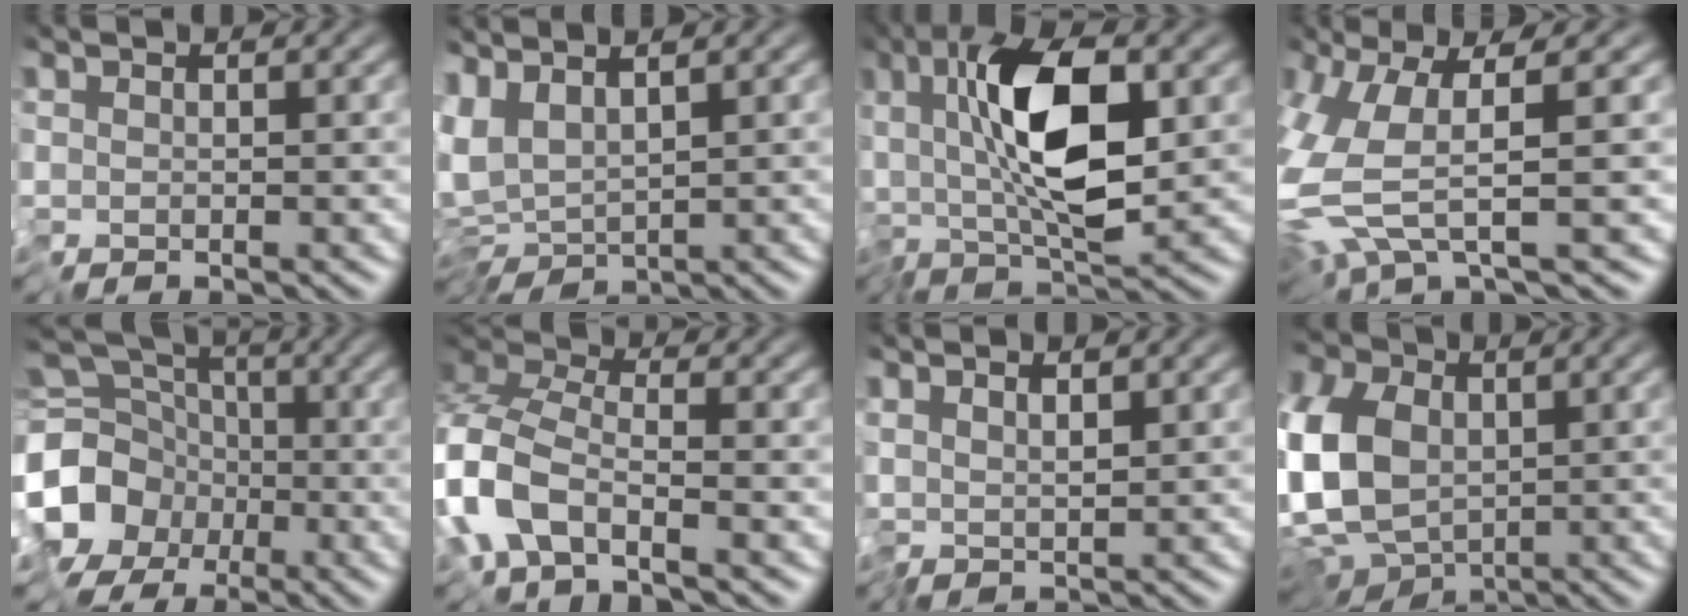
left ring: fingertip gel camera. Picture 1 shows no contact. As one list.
[{"total": 5.4, "force": [0.9, 2.7, 4.6], "torque": [-0.101, -0.006, 0.029]}, {"total": 8.9, "force": [1.0, 3.3, 8.2], "torque": [-0.148, 0.010, 0.012]}, {"total": 5.6, "force": [-0.4, 1.4, 5.4], "torque": [-0.145, -0.012, -0.005]}, {"total": 12.0, "force": [-4.3, 10.0, 4.9], "torque": [-0.117, -0.011, -0.101]}, {"total": 6.3, "force": [-3.5, 2.9, 4.4], "torque": [-0.111, 0.009, -0.087]}, {"total": 1.9, "force": [1.1, 0.6, 1.5], "torque": [-0.035, 0.005, 0.022]}, {"total": 12.2, "force": [0.2, 8.8, 8.6], "torque": [-0.203, -0.022, 0.009]}]